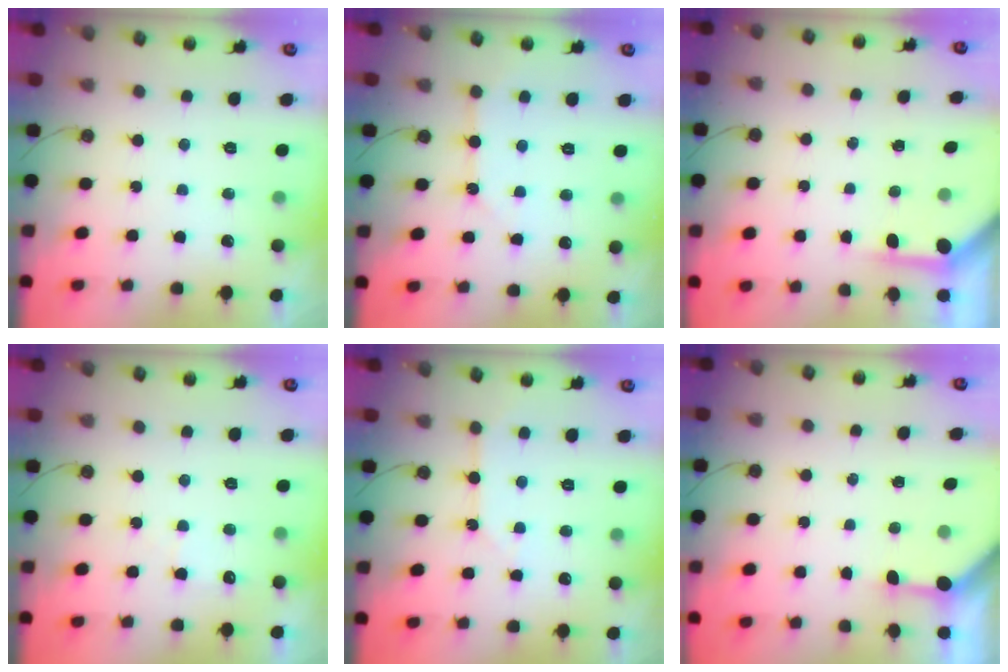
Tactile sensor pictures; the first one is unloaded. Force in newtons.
{"total": 4.6, "press": 4.5, "slide": 0.4}
{"total": 3.7, "press": 3.7, "slide": 0.4}
{"total": 5.0, "press": 4.9, "slide": 0.9}
{"total": 2.7, "press": 2.7, "slide": 0.3}
{"total": 2.9, "press": 2.8, "slide": 0.3}